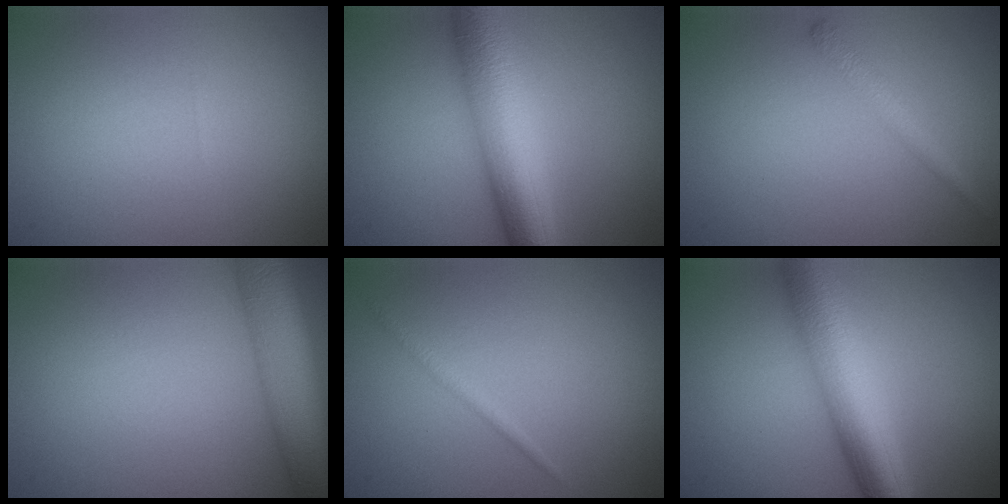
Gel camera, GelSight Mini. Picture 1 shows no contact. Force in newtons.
{"total": 7.9, "press": 7.9, "slide": 0.1}
{"total": 1.6, "press": 1.6, "slide": 0.0}
{"total": 8.5, "press": 8.5, "slide": 0.4}
{"total": 0.8, "press": 0.8, "slide": 0.1}
{"total": 8.0, "press": 8.0, "slide": 0.3}